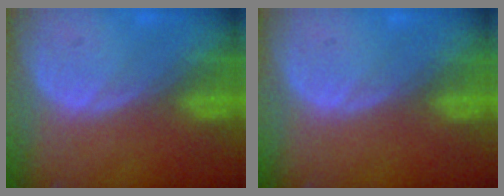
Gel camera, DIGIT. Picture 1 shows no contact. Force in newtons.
{"total": 0.0}